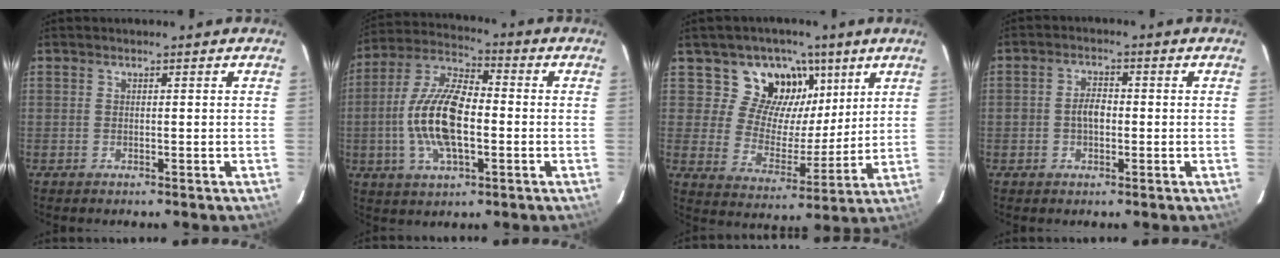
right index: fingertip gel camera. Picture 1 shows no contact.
{"total": 14.7, "force": [-2.2, 6.0, 13.2], "torque": [-0.272, 0.006, -0.046]}
{"total": 13.0, "force": [7.3, 9.8, 4.5], "torque": [-0.074, -0.012, 0.125]}
{"total": 3.4, "force": [-0.6, 2.2, 2.6], "torque": [-0.047, 0.008, -0.009]}